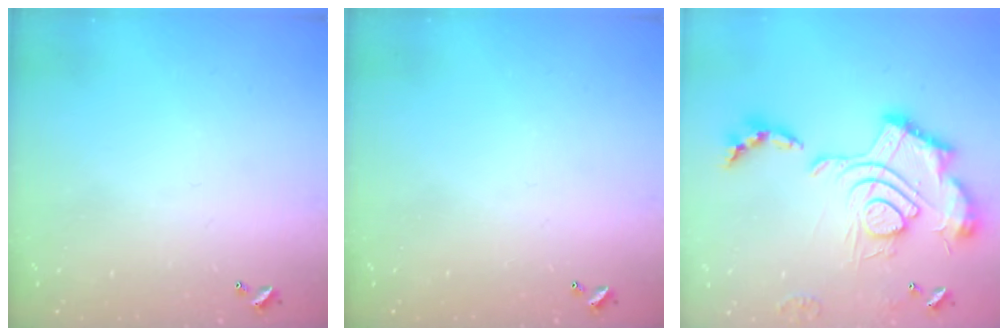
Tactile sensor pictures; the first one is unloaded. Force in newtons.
{"total": 0.0}
{"total": 2.5, "press": 1.9, "slide": 1.7}